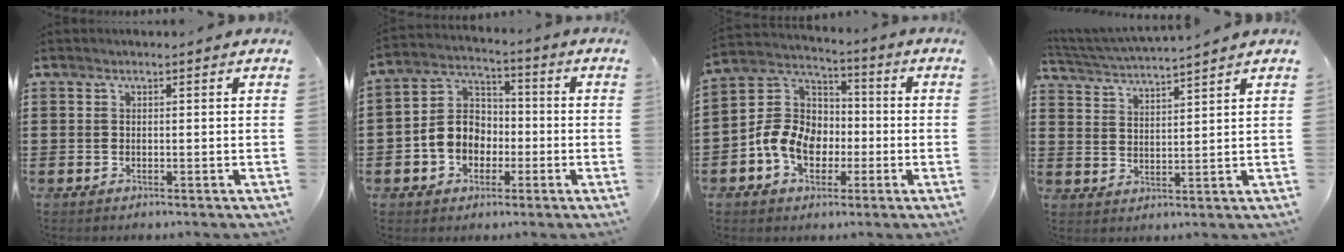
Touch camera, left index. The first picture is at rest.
{"total": 7.0, "force": [-2.1, 5.9, 3.1], "torque": [-0.088, 0.017, -0.046]}
{"total": 9.7, "force": [-3.3, 7.6, 5.0], "torque": [-0.139, 0.022, -0.070]}
{"total": 3.5, "force": [3.4, -0.6, 0.4], "torque": [-0.024, -0.020, 0.058]}